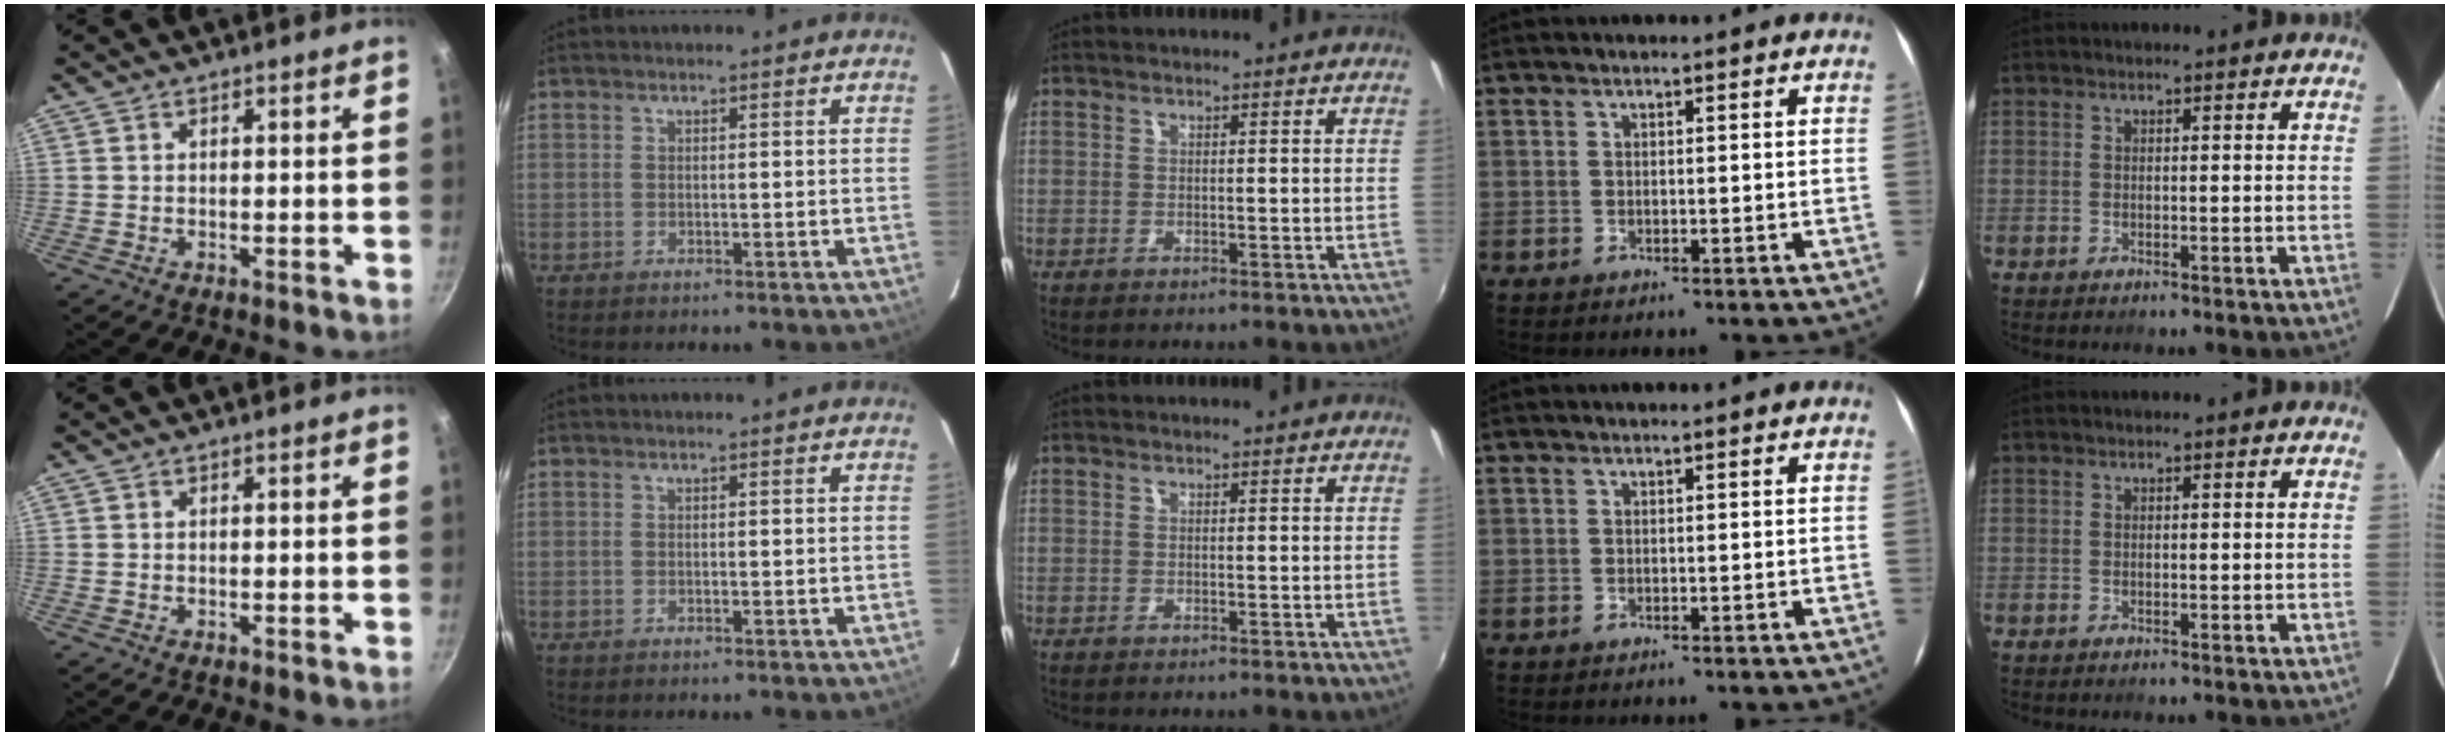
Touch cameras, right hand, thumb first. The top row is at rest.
{}